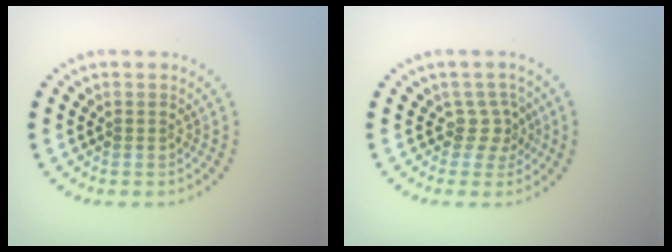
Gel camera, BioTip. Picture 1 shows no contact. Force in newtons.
{"total": 2.0, "press": 1.4, "slide": 1.3}